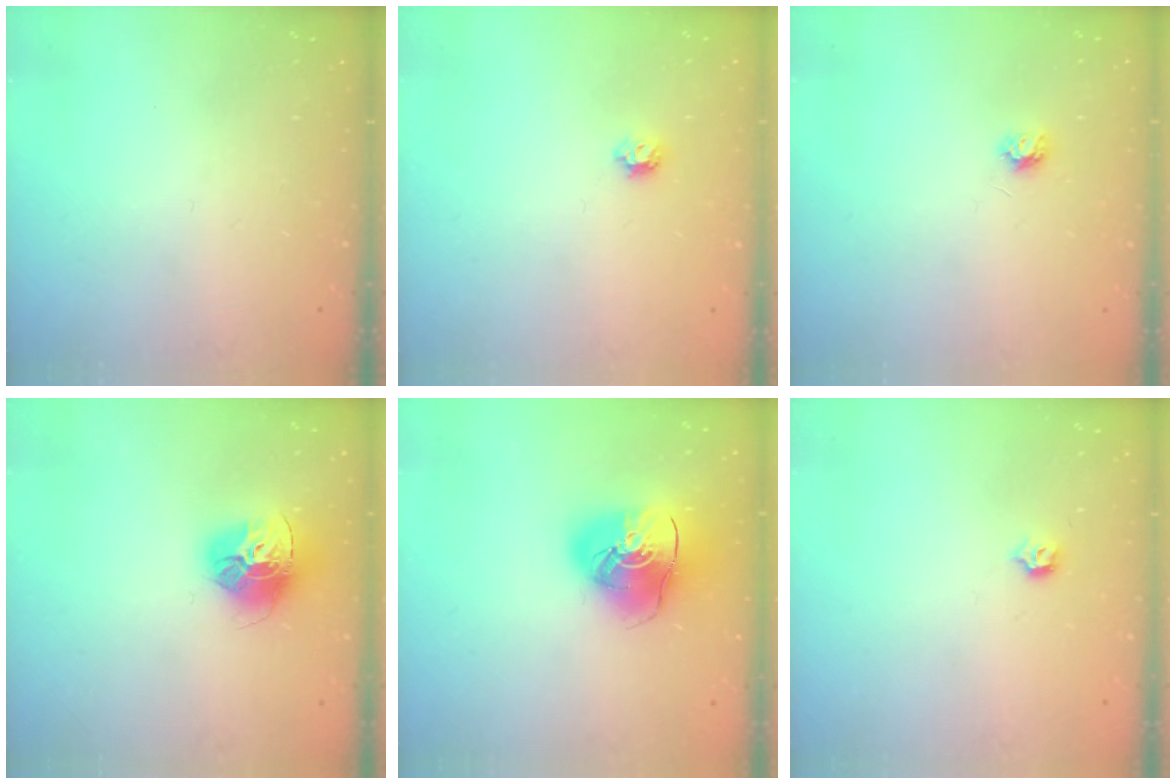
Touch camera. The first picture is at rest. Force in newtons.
{"total": 4.9, "press": 4.9, "slide": 0.8}
{"total": 3.8, "press": 3.8, "slide": 0.4}
{"total": 14.8, "press": 14.8, "slide": 1.6}
{"total": 13.8, "press": 13.6, "slide": 2.0}
{"total": 3.4, "press": 3.3, "slide": 0.6}